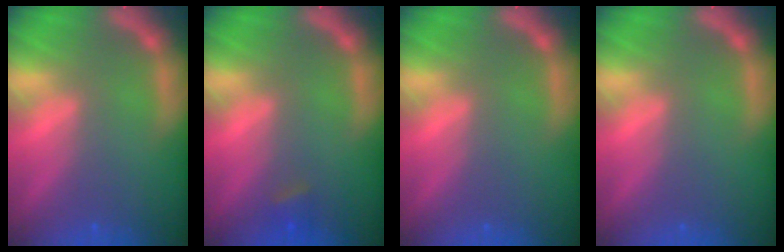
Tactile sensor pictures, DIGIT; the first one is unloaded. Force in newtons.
{"total": 1.4}
{"total": 0.0}
{"total": 0.0}